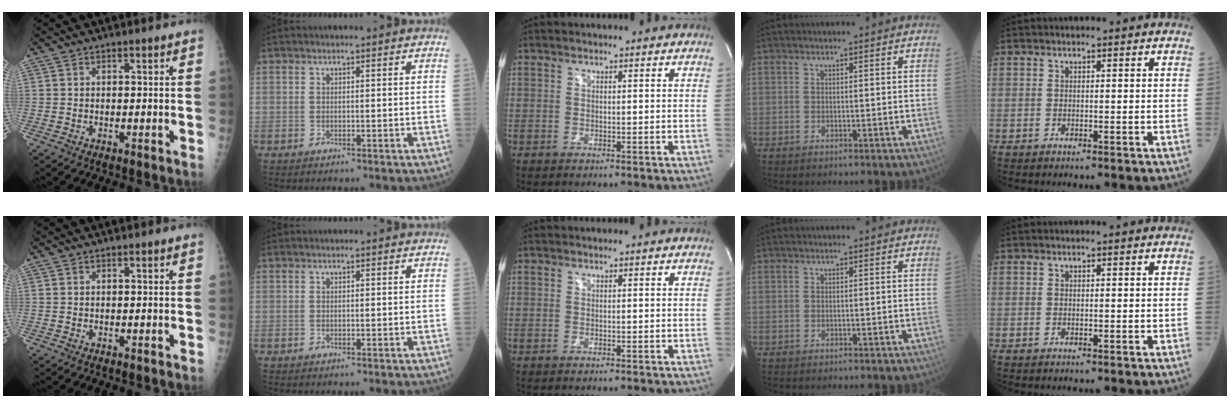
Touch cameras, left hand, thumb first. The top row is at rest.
{}